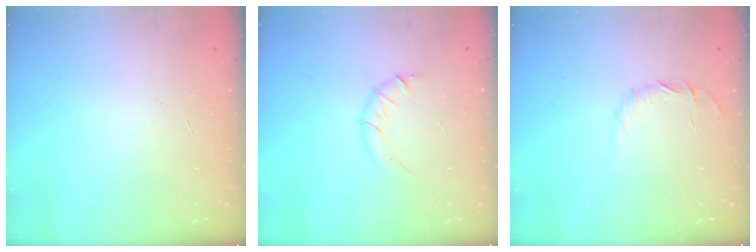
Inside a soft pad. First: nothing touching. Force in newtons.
{"total": 5.6, "press": 5.4, "slide": 1.6}
{"total": 6.0, "press": 5.7, "slide": 1.8}